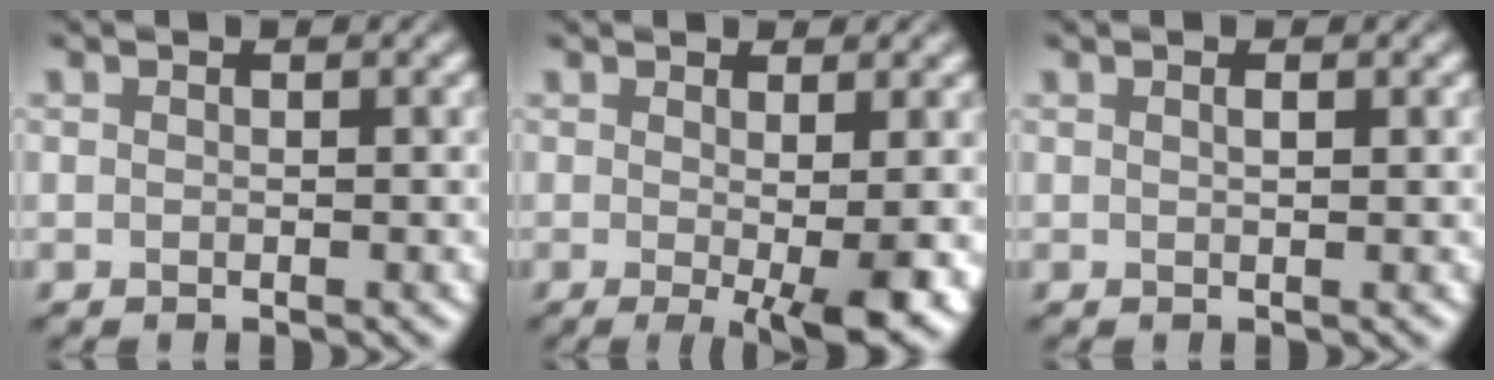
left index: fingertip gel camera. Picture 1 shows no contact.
{"total": 5.7, "force": [-0.6, 1.1, 5.6], "torque": [-0.073, -0.014, -0.009]}
{"total": 0.7, "force": [0.3, 0.1, 0.6], "torque": [-0.012, 0.002, 0.004]}